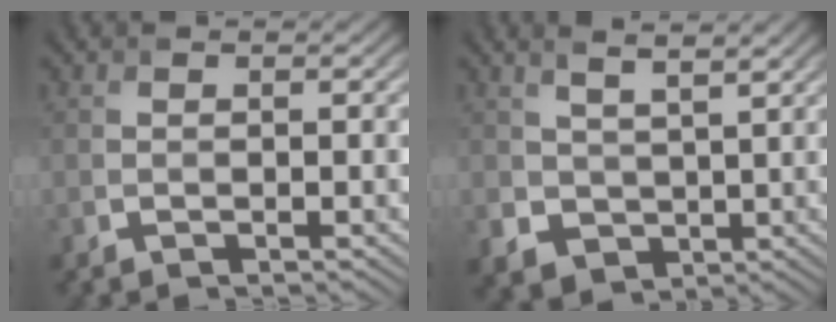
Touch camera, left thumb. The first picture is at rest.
{"total": 4.1, "force": [1.9, 2.7, 2.5], "torque": [-0.068, -0.011, 0.043]}